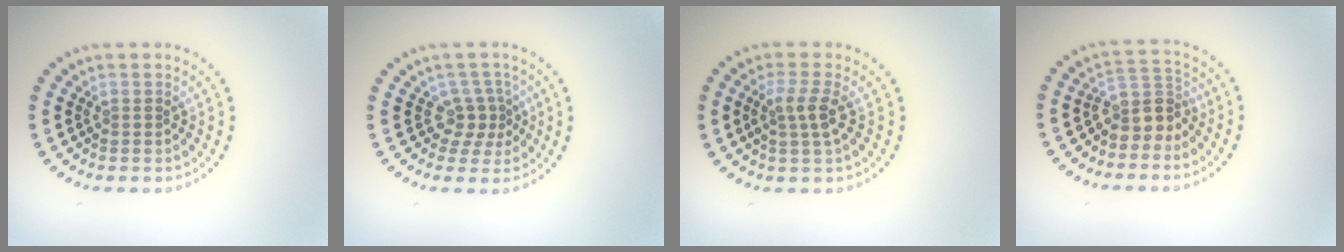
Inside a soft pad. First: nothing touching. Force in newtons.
{"total": 2.5, "press": 1.7, "slide": 1.9}
{"total": 2.3, "press": 2.1, "slide": 1.0}
{"total": 3.0, "press": 2.2, "slide": 2.0}